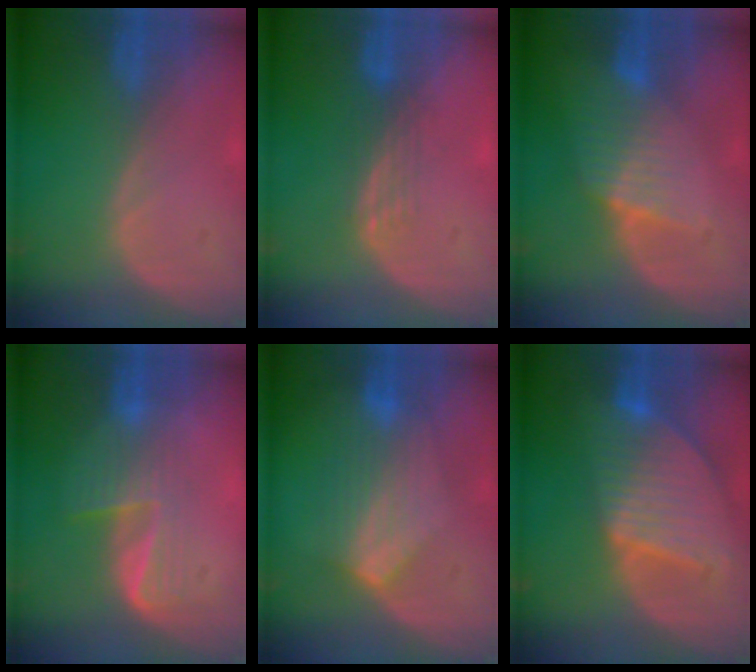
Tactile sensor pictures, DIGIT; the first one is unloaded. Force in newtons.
{"total": 3.1, "press": 2.6, "slide": 1.7}
{"total": 6.5, "press": 5.7, "slide": 3.2}
{"total": 6.8, "press": 5.7, "slide": 3.8}
{"total": 7.0, "press": 6.6, "slide": 2.3}
{"total": 9.5, "press": 8.2, "slide": 4.8}